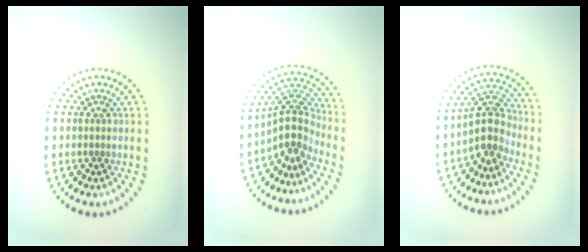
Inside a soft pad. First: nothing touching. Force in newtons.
{"total": 4.0, "press": 2.9, "slide": 2.8}
{"total": 3.8, "press": 3.3, "slide": 2.0}